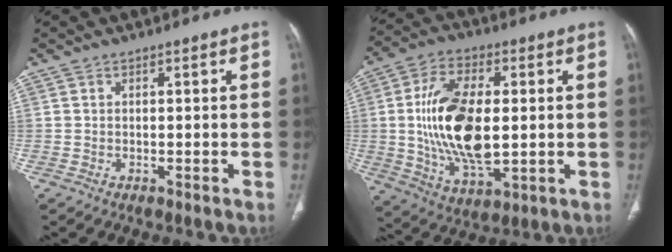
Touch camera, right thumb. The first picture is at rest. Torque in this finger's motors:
{"motor_torque": [2.36, 2.65, 1.99, -0.39, 0.27]}